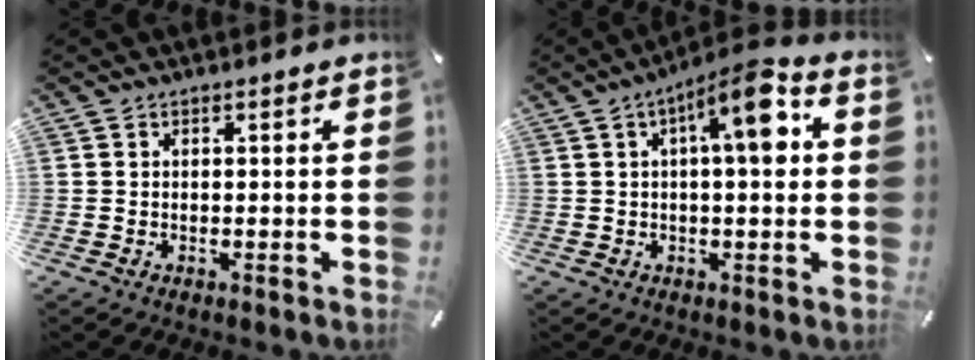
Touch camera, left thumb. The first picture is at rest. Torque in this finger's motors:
{"motor_torque": [1.57, 2.54, 0.99, -0.95, 0.37]}